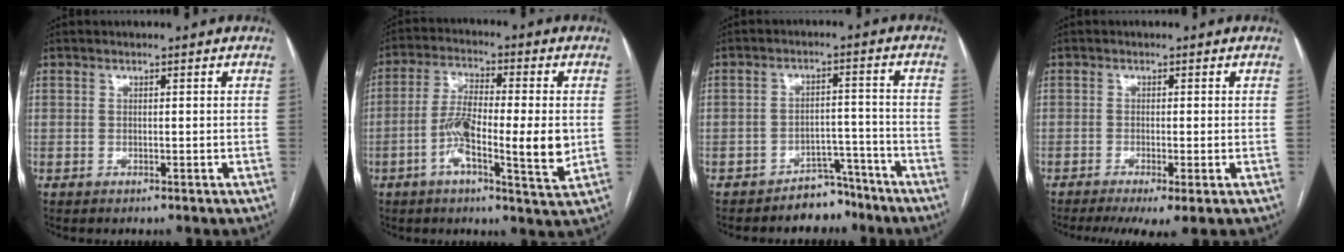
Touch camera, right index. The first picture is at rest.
{"total": 12.1, "force": [-2.1, 2.2, 11.7], "torque": [-0.204, -0.002, -0.041]}
{"total": 5.3, "force": [-4.5, 2.8, 0.5], "torque": [0.006, 0.027, -0.066]}
{"total": 5.3, "force": [-3.1, 0.7, 4.2], "torque": [-0.068, -0.015, -0.052]}